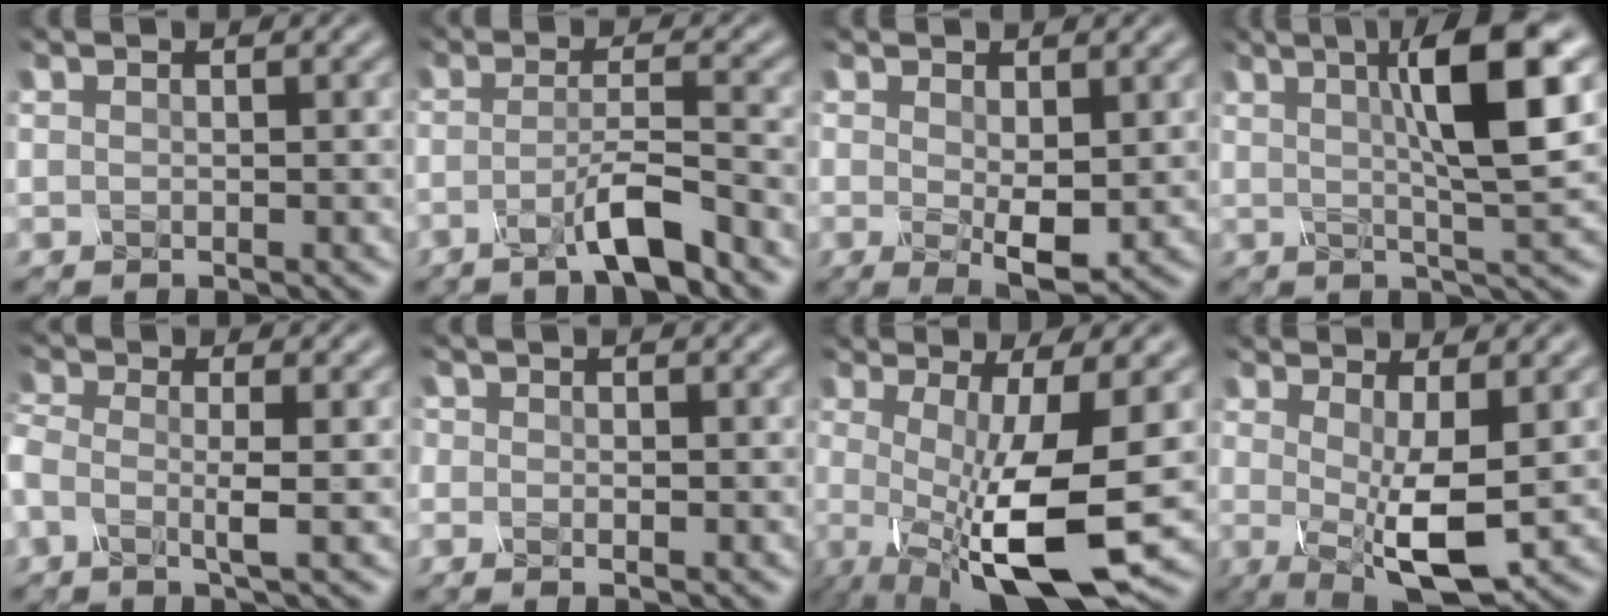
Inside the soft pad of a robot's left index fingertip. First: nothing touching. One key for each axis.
{"total": 4.1, "fx": -2.7, "fy": 0.4, "fz": 3.0, "tx": -0.047, "ty": 0.004, "tz": -0.059}
{"total": 3.5, "fx": 0.1, "fy": 1.4, "fz": 3.2, "tx": -0.066, "ty": -0.012, "tz": 0.008}
{"total": 8.5, "fx": 2.1, "fy": 1.6, "fz": 8.0, "tx": -0.110, "ty": 0.002, "tz": 0.030}
{"total": 3.1, "fx": -1.3, "fy": 0.7, "fz": 2.7, "tx": -0.054, "ty": -0.002, "tz": -0.034}
{"total": 1.4, "fx": -0.2, "fy": 0.9, "fz": 1.0, "tx": -0.014, "ty": -0.002, "tz": -0.005}
{"total": 12.3, "fx": -2.9, "fy": 3.4, "fz": 11.5, "tx": -0.189, "ty": -0.022, "tz": -0.046}
{"total": 6.4, "fx": -0.6, "fy": 1.8, "fz": 6.1, "tx": -0.105, "ty": -0.011, "tz": -0.010}